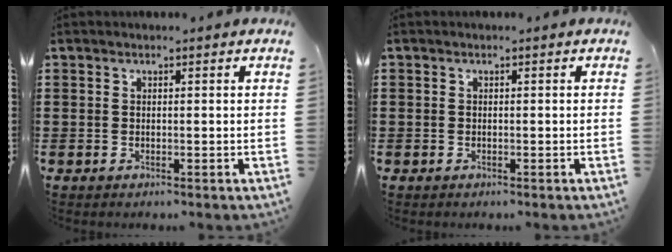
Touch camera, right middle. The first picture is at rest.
{"total": 0.6, "force": [-0.3, 0.5, 0.1], "torque": [-0.002, 0.003, -0.006]}